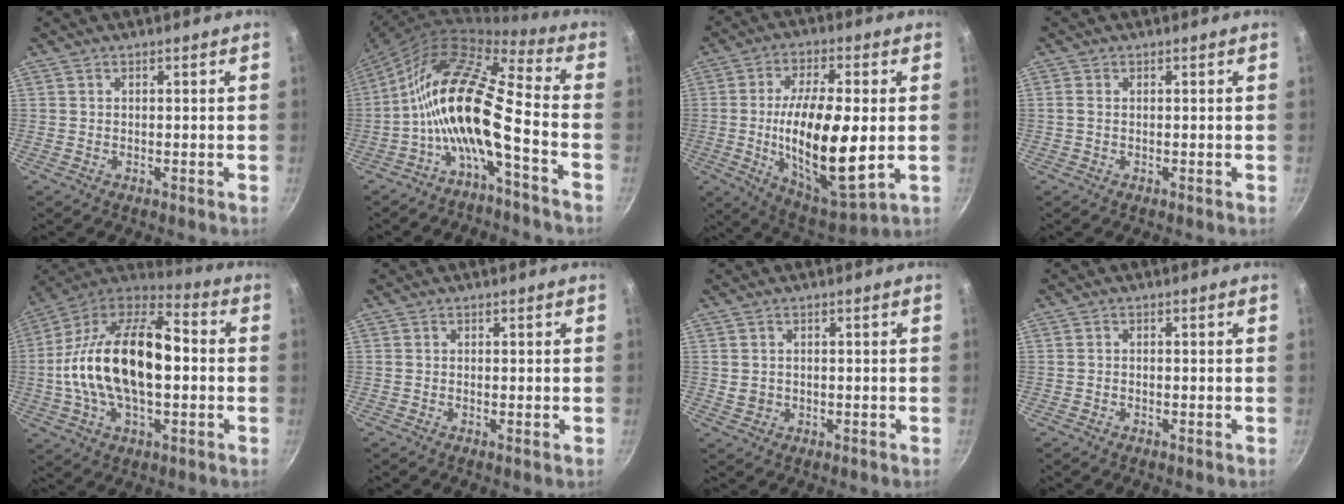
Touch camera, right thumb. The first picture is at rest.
{"total": 15.4, "force": [-5.2, 4.3, 13.8], "torque": [-0.261, 0.069, -0.117]}
{"total": 20.0, "force": [-1.5, 7.0, 18.6], "torque": [-0.328, -0.005, -0.021]}
{"total": 1.1, "force": [-0.1, 0.8, 0.7], "torque": [-0.017, 0.003, -0.004]}
{"total": 25.1, "force": [-0.6, 13.6, 21.1], "torque": [-0.374, 0.041, -0.025]}
{"total": 0.7, "force": [-0.2, 0.0, 0.6], "torque": [-0.014, -0.002, -0.005]}
{"total": 2.2, "force": [-0.1, 1.9, 1.0], "torque": [-0.019, 0.004, 0.003]}
{"total": 0.7, "force": [-0.5, 0.3, 0.3], "torque": [-0.011, 0.005, -0.012]}